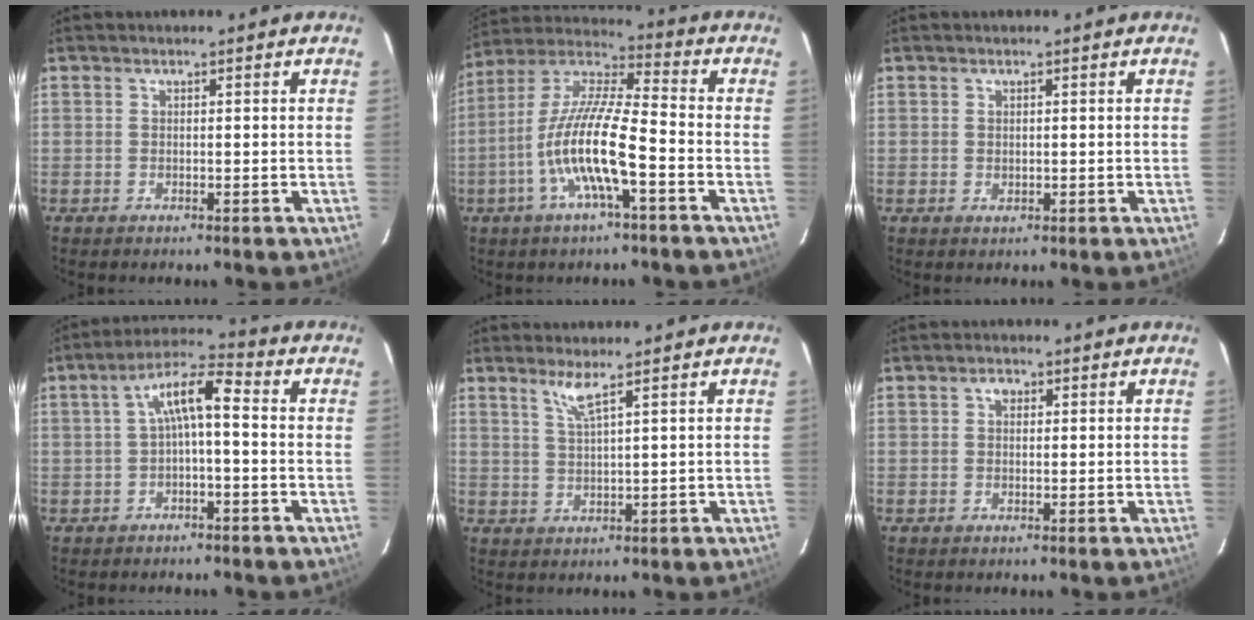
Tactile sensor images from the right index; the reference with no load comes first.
{"total": 14.1, "force": [-5.0, 2.2, 13.0], "torque": [-0.259, -0.002, -0.103]}
{"total": 0.7, "force": [0.2, 0.6, 0.2], "torque": [-0.003, -0.001, 0.005]}
{"total": 6.7, "force": [-0.6, 1.8, 6.4], "torque": [-0.132, 0.023, -0.012]}
{"total": 3.2, "force": [2.2, -0.6, 2.2], "torque": [-0.047, -0.008, 0.044]}
{"total": 1.5, "force": [0.5, 1.2, 0.8], "torque": [-0.011, 0.008, 0.006]}